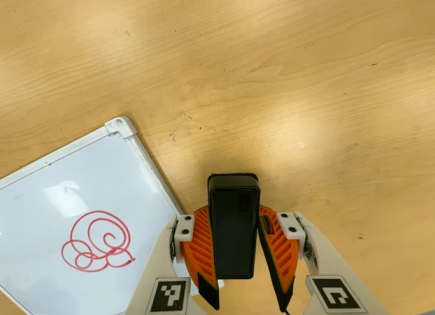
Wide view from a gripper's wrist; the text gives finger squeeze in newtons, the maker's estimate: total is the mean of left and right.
{"total": 8.0, "left": 6.8, "right": 9.3}